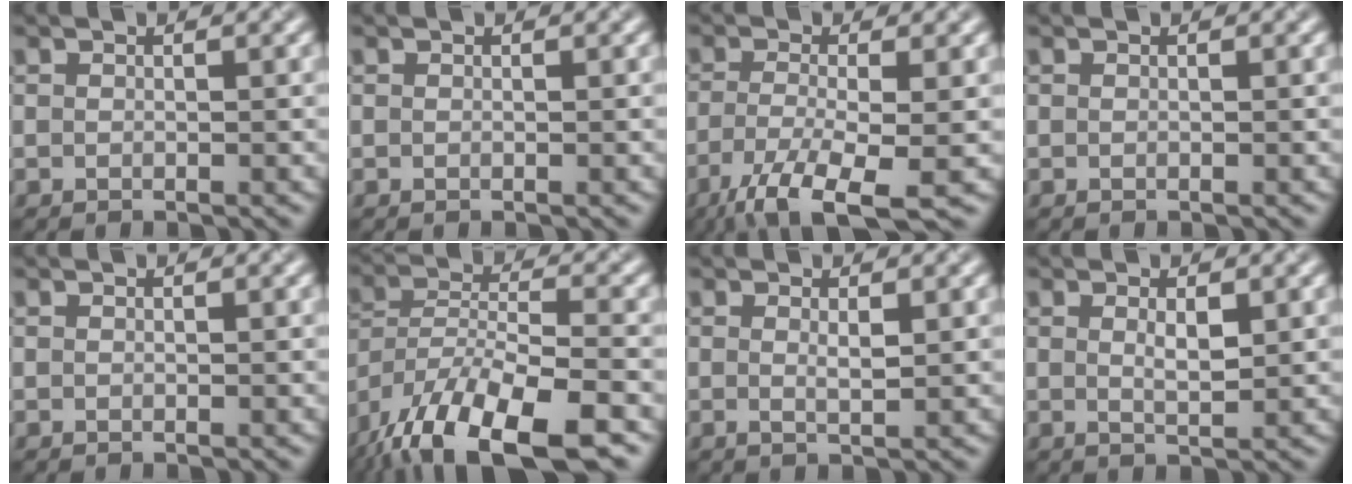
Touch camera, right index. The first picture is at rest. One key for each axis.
{"total": 0.0}
{"total": 7.8, "fx": -4.6, "fy": 1.9, "fz": 6.0, "tx": -0.110, "ty": -0.013, "tz": -0.090}
{"total": 0.0}
{"total": 0.0}
{"total": 14.3, "fx": -10.3, "fy": 4.2, "fz": 9.0, "tx": -0.178, "ty": -0.017, "tz": -0.173}
{"total": 1.1, "fx": 0.3, "fy": 0.1, "fz": 1.1, "tx": -0.020, "ty": -0.003, "tz": 0.003}
{"total": 1.5, "fx": 0.5, "fy": 0.4, "fz": 1.4, "tx": -0.026, "ty": -0.004, "tz": 0.011}